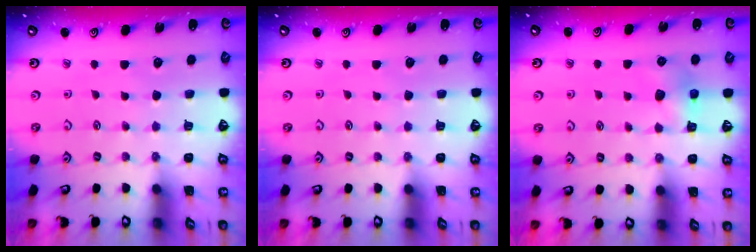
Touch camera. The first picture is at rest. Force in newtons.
{"total": 0.0}
{"total": 5.3, "press": 5.3, "slide": 0.4}